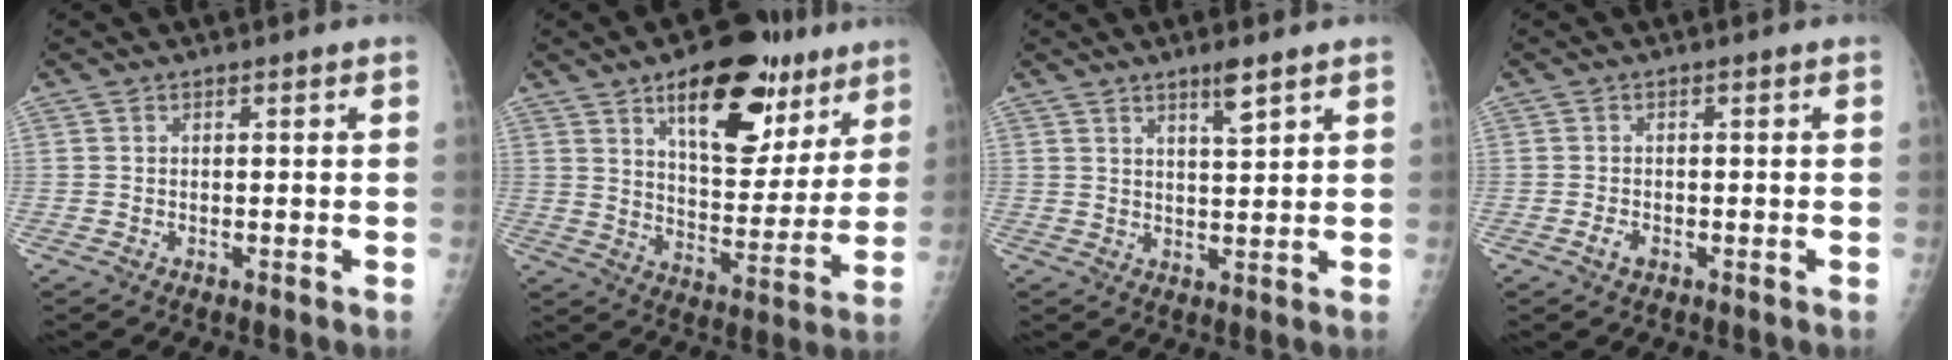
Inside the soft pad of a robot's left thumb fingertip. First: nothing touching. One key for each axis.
{"total": 19.9, "fx": 11.2, "fy": 9.7, "fz": 13.3, "tx": -0.135, "ty": -0.048, "tz": 0.169}
{"total": 4.1, "fx": 2.8, "fy": 0.6, "fz": 3.0, "tx": -0.047, "ty": -0.022, "tz": 0.049}
{"total": 1.7, "fx": -0.8, "fy": 1.1, "fz": 1.1, "tx": -0.020, "ty": 0.005, "tz": -0.015}